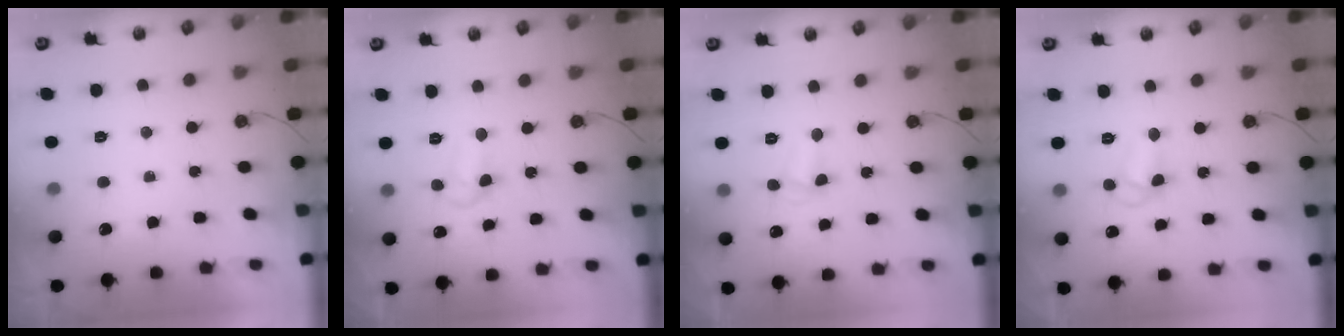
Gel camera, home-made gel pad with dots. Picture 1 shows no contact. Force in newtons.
{"total": 6.0, "press": 4.8, "slide": 3.6}
{"total": 2.7, "press": 2.6, "slide": 0.5}
{"total": 8.3, "press": 8.3, "slide": 0.6}